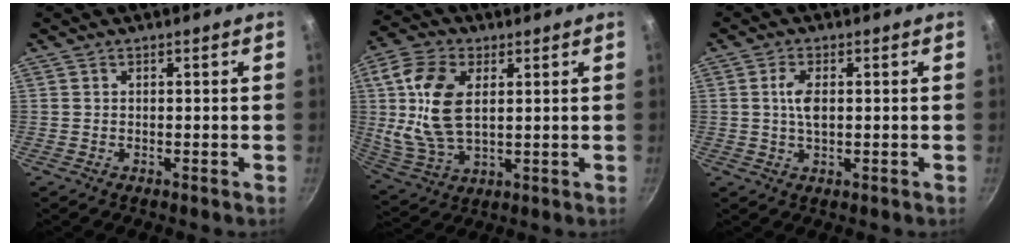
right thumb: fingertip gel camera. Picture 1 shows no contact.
{"total": 15.0, "force": [2.9, 8.6, 12.0], "torque": [-0.232, -0.005, 0.059]}
{"total": 5.1, "force": [0.6, 2.5, 4.4], "torque": [-0.086, 0.003, 0.011]}